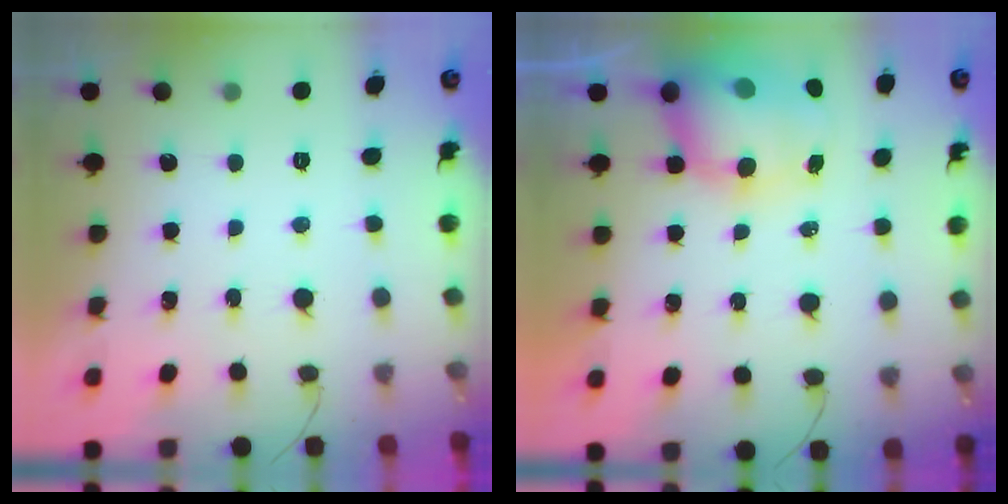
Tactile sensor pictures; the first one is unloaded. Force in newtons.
{"total": 11.3, "press": 10.9, "slide": 2.9}